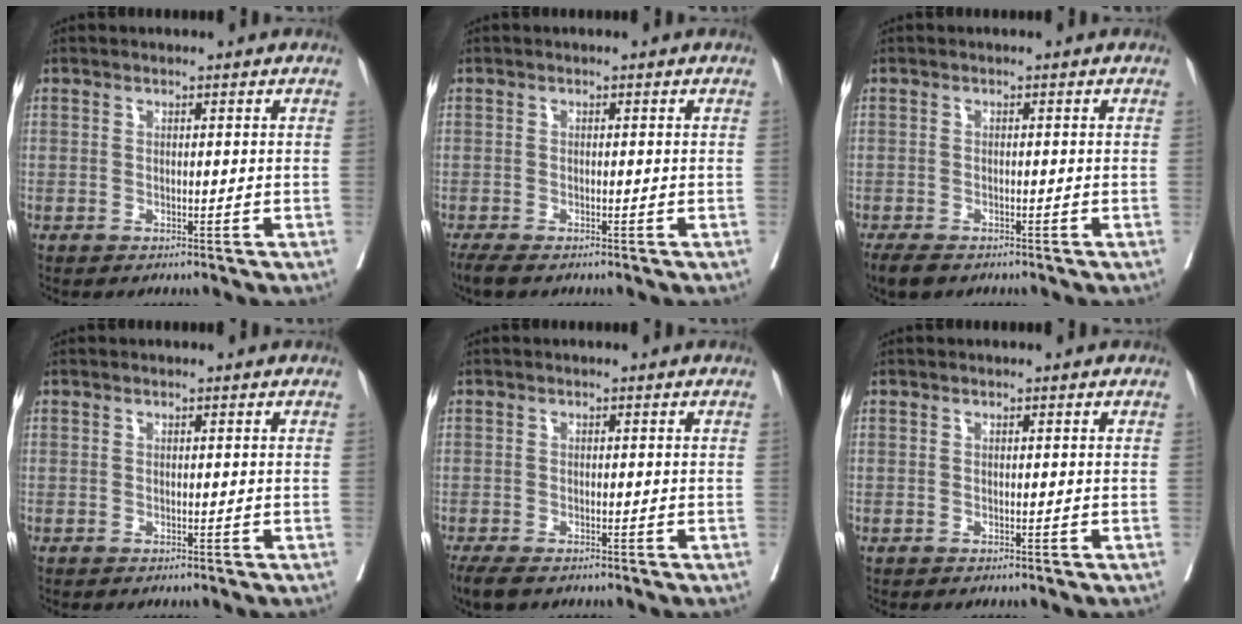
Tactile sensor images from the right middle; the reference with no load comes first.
{"total": 2.8, "force": [-2.2, 0.6, 1.7], "torque": [-0.037, -0.012, -0.042]}
{"total": 4.1, "force": [-3.2, 1.6, 2.1], "torque": [-0.037, -0.010, -0.053]}
{"total": 0.0}
{"total": 4.4, "force": [-3.3, 1.5, 2.6], "torque": [-0.050, -0.015, -0.056]}
{"total": 0.0}